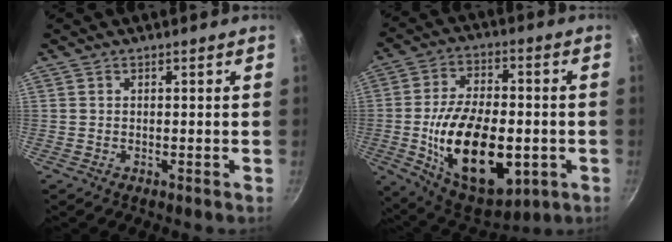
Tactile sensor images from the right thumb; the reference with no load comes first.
{"total": 23.2, "force": [-4.3, 12.9, 18.8], "torque": [-0.304, 0.009, -0.055]}